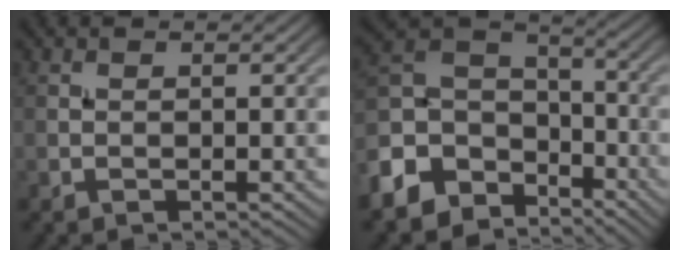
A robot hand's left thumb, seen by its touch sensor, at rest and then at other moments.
{"total": 11.8, "force": [-6.6, 8.3, 5.1], "torque": [-0.158, -0.017, -0.128]}